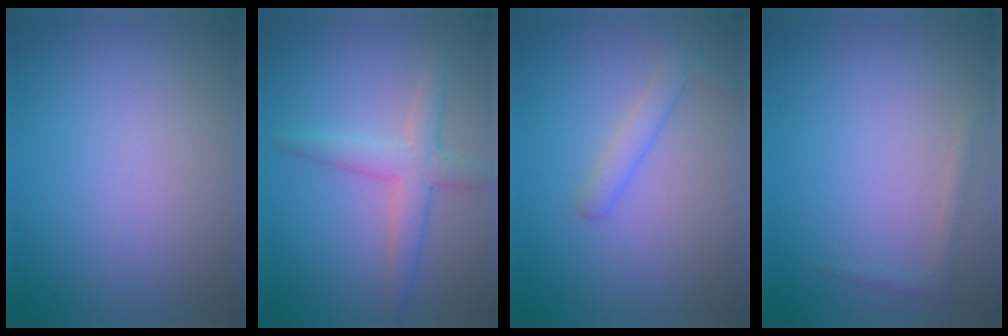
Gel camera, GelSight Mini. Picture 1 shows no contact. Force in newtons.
{"total": 3.3, "press": 3.3, "slide": 0.1}
{"total": 1.9, "press": 1.9, "slide": 0.0}
{"total": 0.8, "press": 0.8, "slide": 0.1}